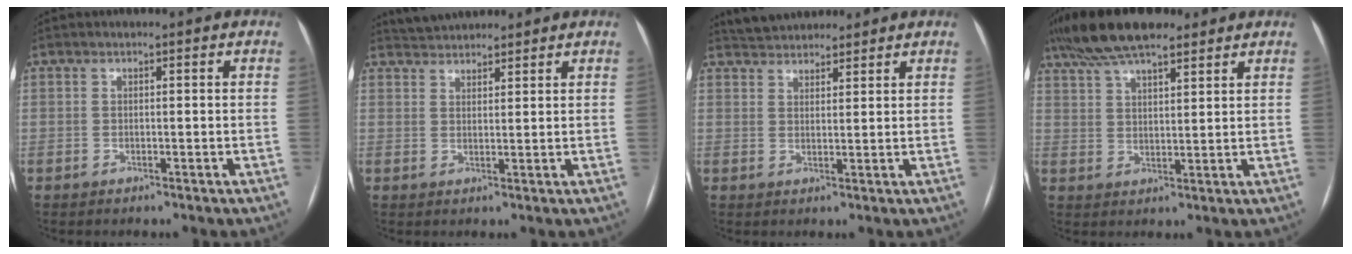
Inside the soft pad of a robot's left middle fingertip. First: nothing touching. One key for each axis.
{"total": 4.8, "fx": 4.6, "fy": 1.2, "fz": 0.8, "tx": -0.016, "ty": 0.033, "tz": 0.079}
{"total": 6.2, "fx": 5.7, "fy": 1.8, "fz": 1.3, "tx": -0.020, "ty": 0.031, "tz": 0.095}
{"total": 12.8, "fx": 9.8, "fy": 3.6, "fz": 7.4, "tx": -0.142, "ty": 0.040, "tz": 0.170}